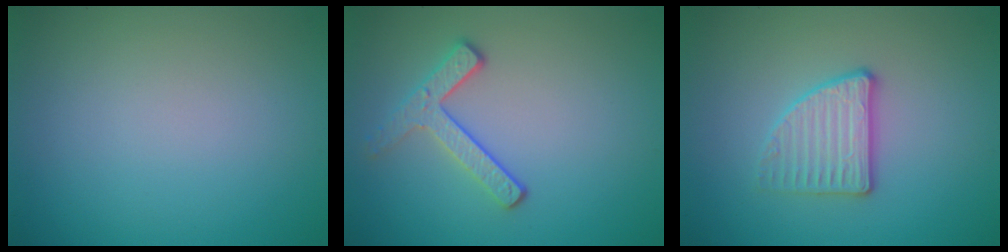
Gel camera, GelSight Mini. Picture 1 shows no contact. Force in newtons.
{"total": 2.7, "press": 2.3, "slide": 1.3}
{"total": 2.8, "press": 2.7, "slide": 0.7}